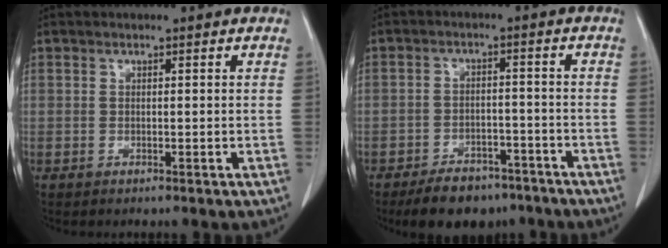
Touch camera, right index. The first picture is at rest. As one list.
[{"total": 8.9, "force": [-6.9, 4.4, 3.3], "torque": [-0.045, 0.005, -0.105]}]